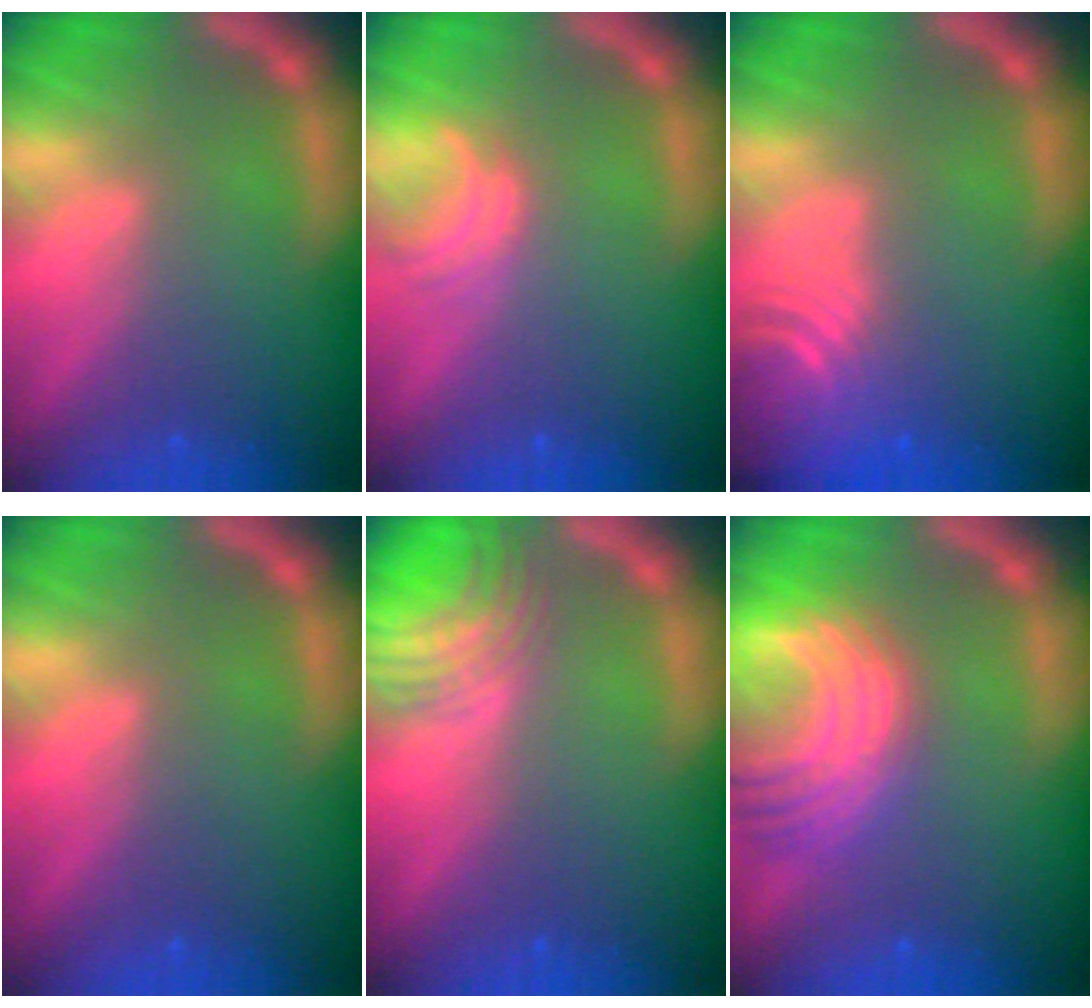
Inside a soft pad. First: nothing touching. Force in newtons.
{"total": 2.0}
{"total": 7.5}
{"total": 0.0}
{"total": 5.5}
{"total": 9.5}